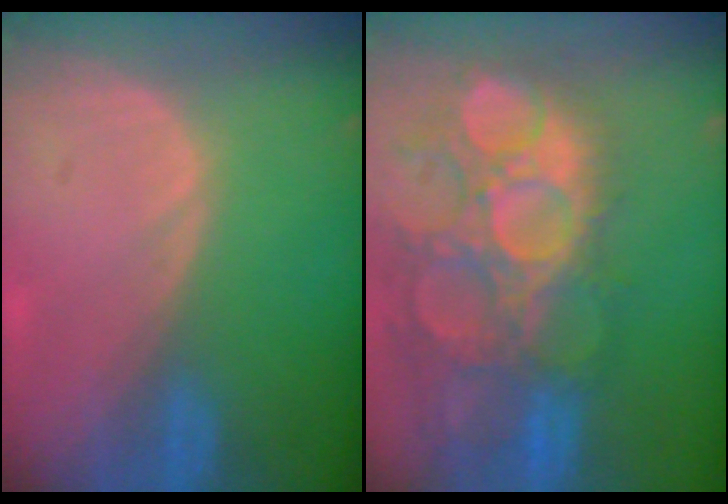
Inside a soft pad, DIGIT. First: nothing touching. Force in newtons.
{"total": 15.1, "press": 12.7, "slide": 8.3}